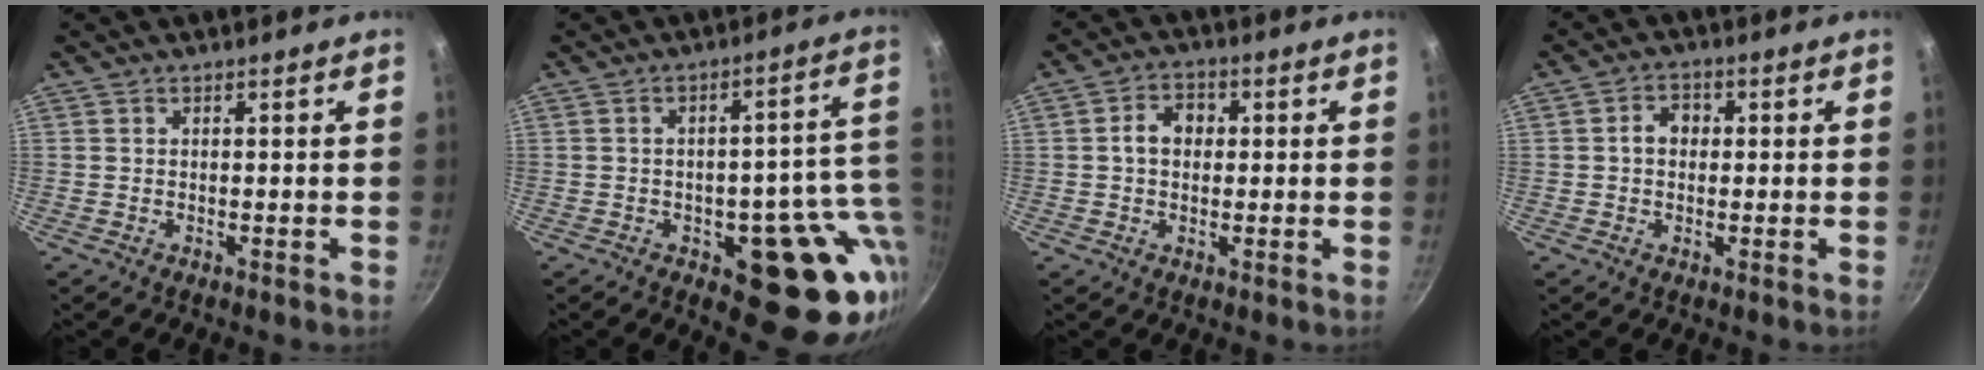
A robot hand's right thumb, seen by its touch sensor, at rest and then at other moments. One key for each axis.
{"total": 16.8, "fx": -2.9, "fy": 8.3, "fz": 14.3, "tx": -0.115, "ty": 0.012, "tz": -0.032}
{"total": 5.4, "fx": 0.5, "fy": 4.2, "fz": 3.3, "tx": -0.032, "ty": 0.014, "tz": 0.001}
{"total": 4.1, "fx": 0.3, "fy": 3.2, "fz": 2.5, "tx": -0.022, "ty": 0.010, "tz": -0.001}